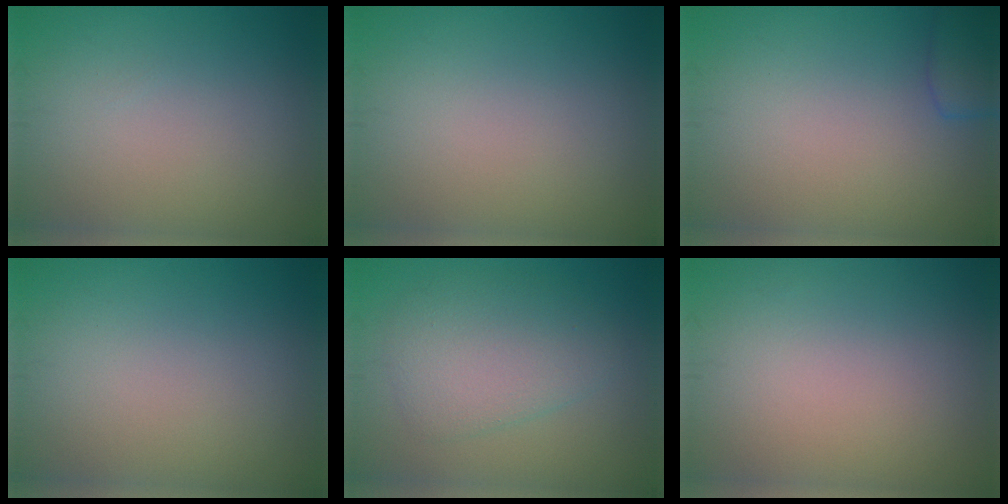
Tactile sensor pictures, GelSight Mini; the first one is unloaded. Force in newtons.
{"total": 0.0}
{"total": 2.2, "press": 2.2, "slide": 0.1}
{"total": 0.0}
{"total": 4.6, "press": 4.6, "slide": 0.0}
{"total": 0.0}